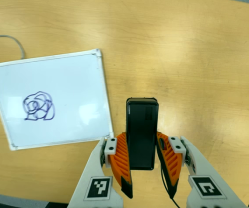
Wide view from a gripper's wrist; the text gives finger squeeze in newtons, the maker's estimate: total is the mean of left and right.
{"total": 4.3, "left": 2.7, "right": 5.8}